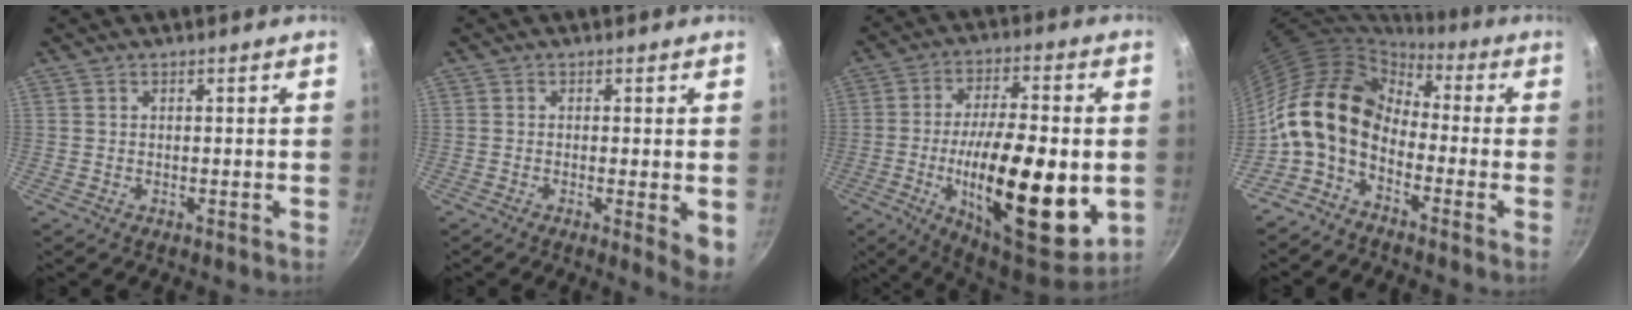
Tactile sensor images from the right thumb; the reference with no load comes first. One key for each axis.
{"total": 4.7, "fx": -0.6, "fy": 1.2, "fz": 4.5, "tx": -0.054, "ty": -0.012, "tz": -0.008}
{"total": 25.2, "fx": -4.4, "fy": 9.3, "fz": 23.0, "tx": -0.348, "ty": 0.002, "tz": -0.068}
{"total": 12.9, "fx": -2.1, "fy": 8.7, "fz": 9.4, "tx": -0.152, "ty": 0.035, "tz": -0.059}